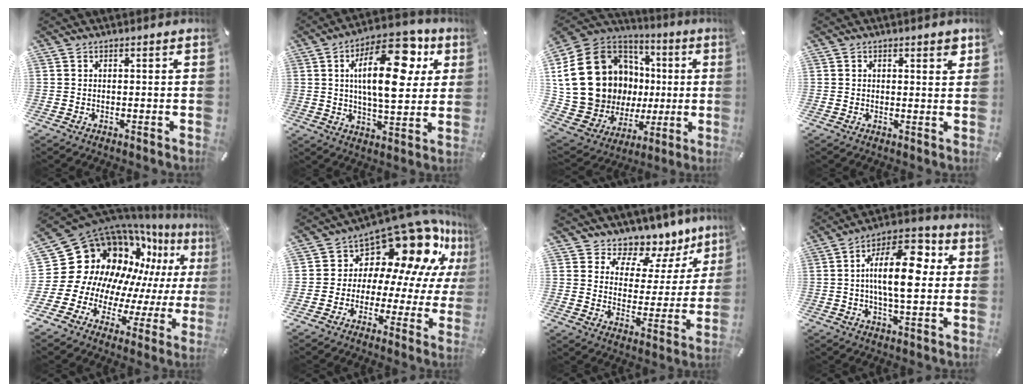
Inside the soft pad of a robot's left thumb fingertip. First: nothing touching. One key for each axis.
{"total": 20.8, "fx": 6.8, "fy": 9.7, "fz": 17.1, "tx": -0.274, "ty": -0.013, "tz": 0.102}
{"total": 23.3, "fx": 2.7, "fy": 19.6, "fz": 12.4, "tx": -0.266, "ty": -0.036, "tz": 0.089}
{"total": 1.8, "fx": 1.1, "fy": 1.1, "fz": 1.0, "tx": -0.006, "ty": -0.003, "tz": 0.015}
{"total": 19.7, "fx": 6.5, "fy": 15.9, "fz": 9.6, "tx": -0.150, "ty": -0.107, "tz": 0.159}
{"total": 15.3, "fx": 11.4, "fy": 8.0, "fz": 6.2, "tx": -0.100, "ty": -0.112, "tz": 0.193}
{"total": 8.4, "fx": 6.8, "fy": 5.0, "fz": 0.1, "tx": -0.003, "ty": -0.083, "tz": 0.118}
{"total": 15.5, "fx": 2.2, "fy": 7.0, "fz": 13.7, "tx": -0.232, "ty": -0.009, "tz": 0.029}